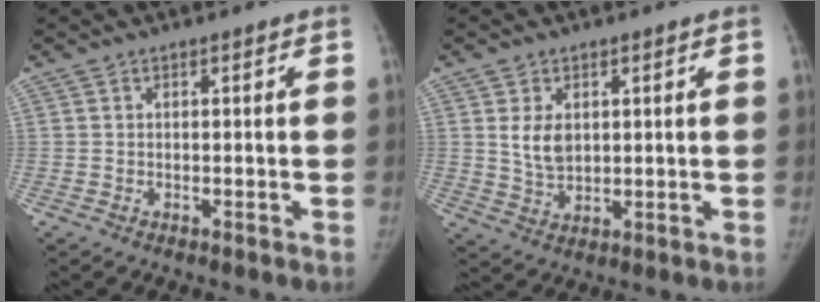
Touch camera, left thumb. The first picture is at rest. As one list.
[{"total": 5.5, "force": [1.6, 3.8, 3.7], "torque": [-0.049, -0.016, 0.038]}]